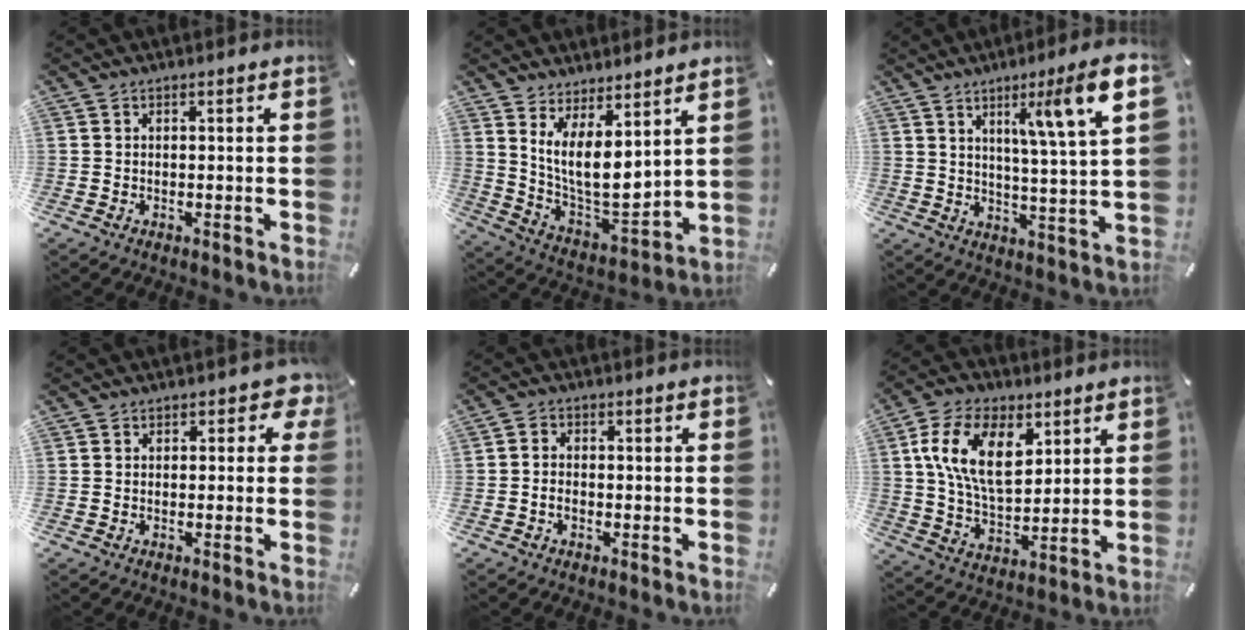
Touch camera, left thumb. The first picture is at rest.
{"total": 11.0, "force": [6.1, 4.9, 7.7], "torque": [-0.157, -0.067, 0.120]}
{"total": 11.7, "force": [6.0, 0.0, 10.0], "torque": [-0.157, -0.032, 0.084]}
{"total": 3.6, "force": [1.3, 2.5, 2.2], "torque": [-0.014, -0.004, 0.016]}
{"total": 2.7, "force": [-0.8, 1.9, 1.6], "torque": [-0.031, 0.007, -0.016]}
{"total": 15.7, "force": [6.3, 9.2, 11.0], "torque": [-0.229, -0.005, 0.111]}